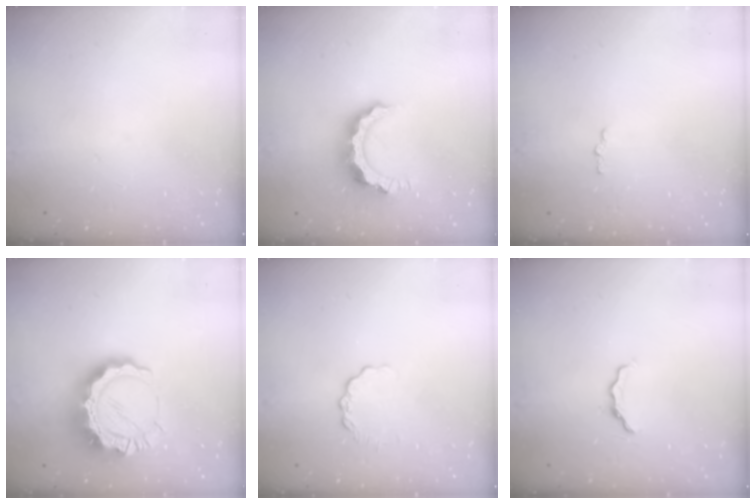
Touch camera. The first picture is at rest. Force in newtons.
{"total": 9.8, "press": 9.8, "slide": 1.1}
{"total": 1.5, "press": 1.4, "slide": 0.3}
{"total": 19.3, "press": 19.2, "slide": 1.8}
{"total": 3.5, "press": 3.5, "slide": 0.4}
{"total": 4.1, "press": 4.0, "slide": 0.6}